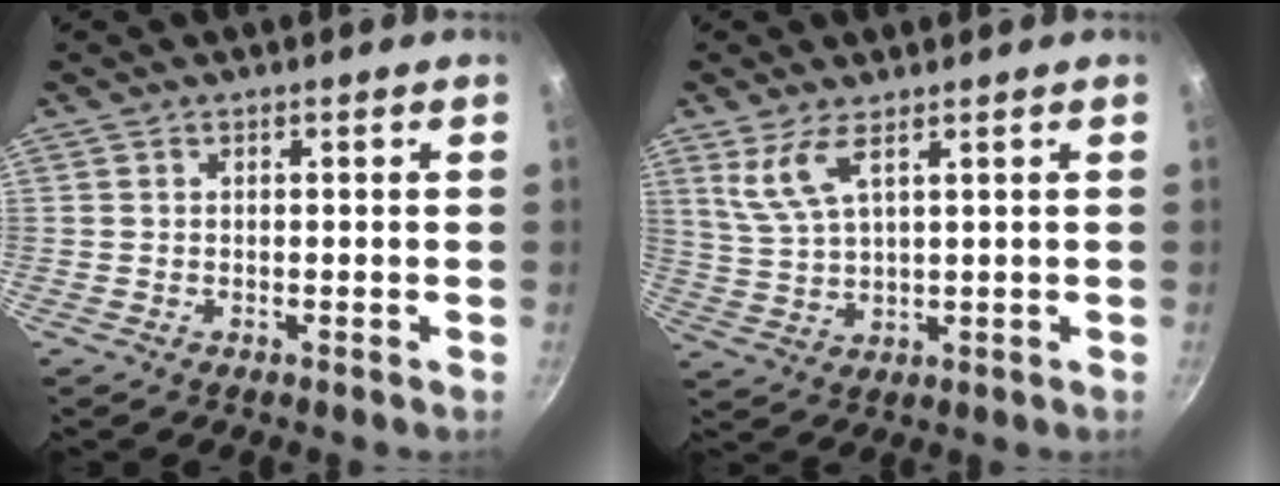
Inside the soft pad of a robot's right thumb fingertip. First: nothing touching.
{"total": 6.3, "force": [3.4, 1.8, 5.0], "torque": [-0.112, -0.015, 0.084]}